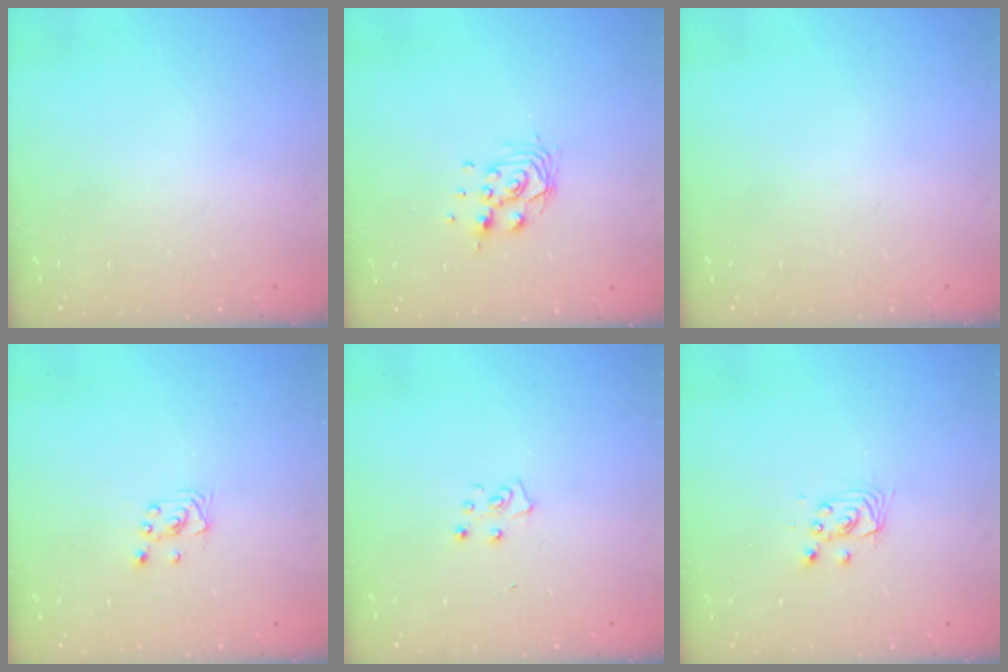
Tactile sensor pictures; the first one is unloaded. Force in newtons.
{"total": 9.4, "press": 9.2, "slide": 1.9}
{"total": 0.0}
{"total": 2.0, "press": 2.0, "slide": 0.1}
{"total": 5.3, "press": 5.3, "slide": 0.5}
{"total": 2.7, "press": 2.7, "slide": 0.2}